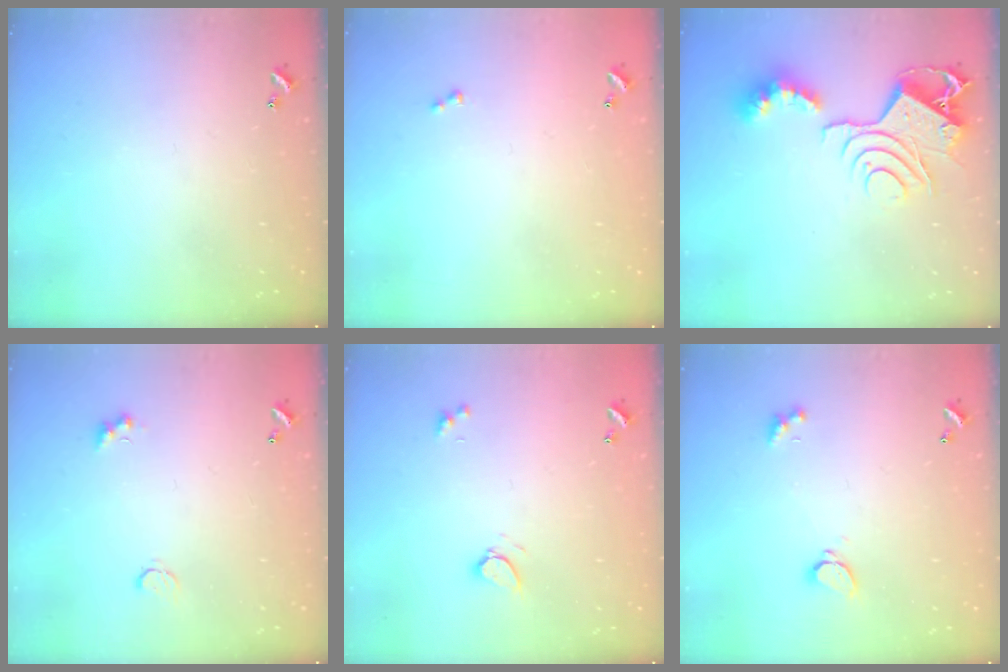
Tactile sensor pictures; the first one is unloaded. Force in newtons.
{"total": 0.7, "press": 0.6, "slide": 0.4}
{"total": 13.0, "press": 12.9, "slide": 1.4}
{"total": 2.9, "press": 2.8, "slide": 0.6}
{"total": 1.7, "press": 1.6, "slide": 0.3}
{"total": 1.7, "press": 1.6, "slide": 0.3}